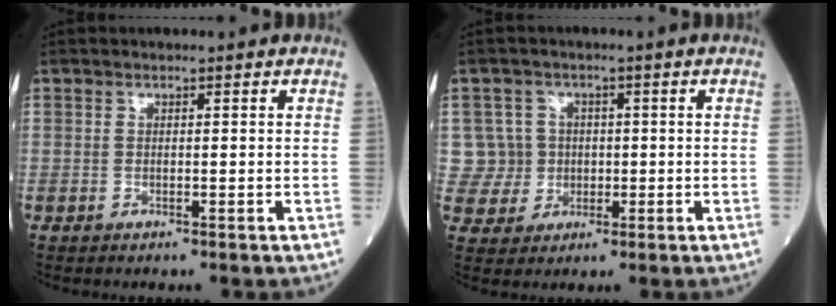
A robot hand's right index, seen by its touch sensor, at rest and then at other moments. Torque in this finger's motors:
{"motor_torque": [0.13, 0.04, 0.01, 0.01]}